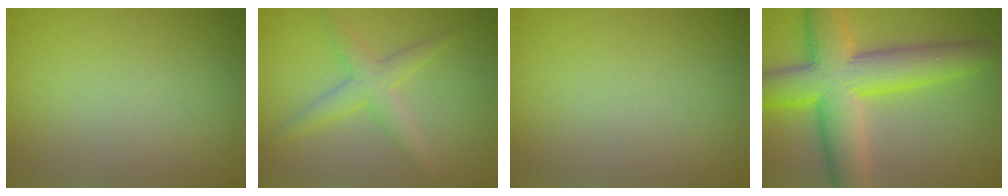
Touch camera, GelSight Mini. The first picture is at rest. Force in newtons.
{"total": 2.9, "press": 2.9, "slide": 0.0}
{"total": 0.0}
{"total": 10.4, "press": 10.4, "slide": 0.3}